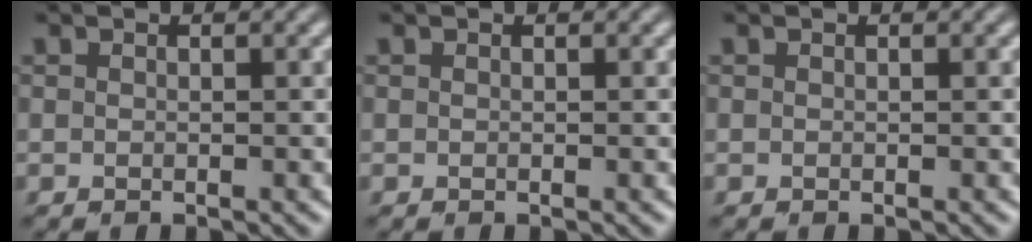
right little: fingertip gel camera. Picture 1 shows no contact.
{"total": 0.0}
{"total": 0.0}